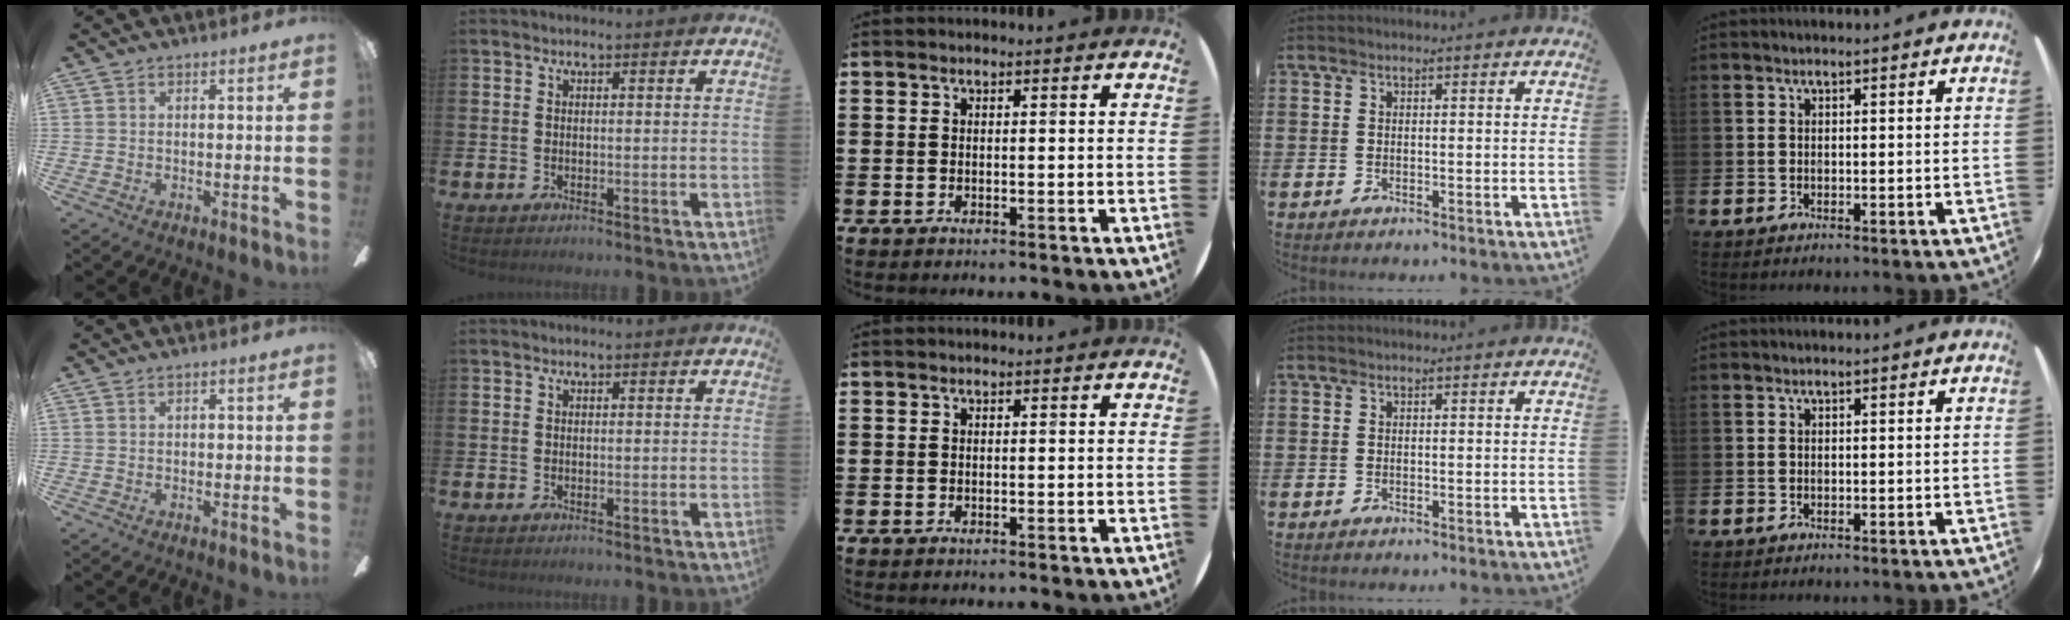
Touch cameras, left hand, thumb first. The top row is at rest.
{"thumb": {"total": 0.5, "force": [-0.2, 0.3, 0.4], "torque": [-0.006, 0.003, -0.004]}}